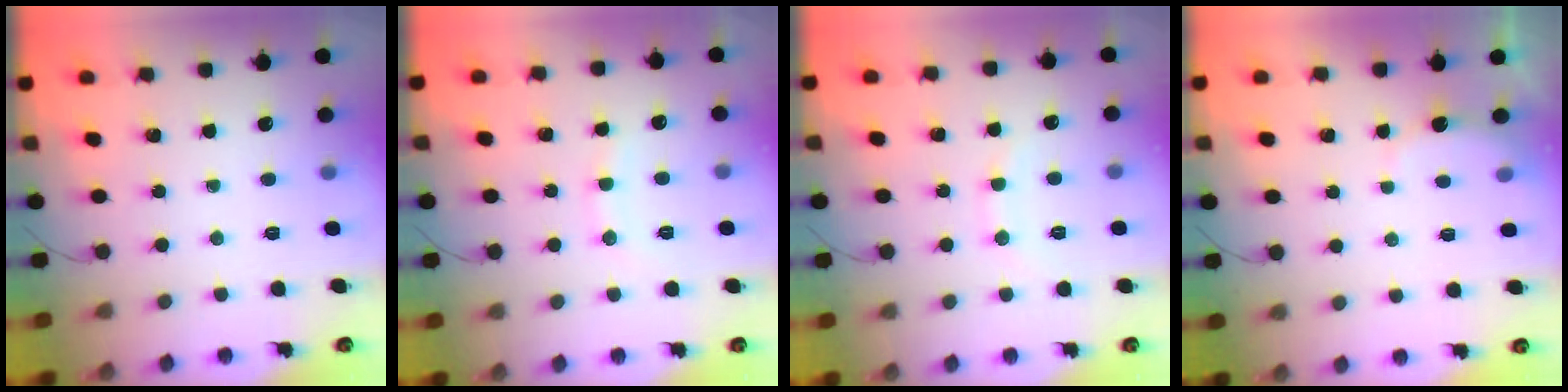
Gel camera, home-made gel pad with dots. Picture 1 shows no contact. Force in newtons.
{"total": 6.4, "press": 6.3, "slide": 1.3}
{"total": 6.6, "press": 6.5, "slide": 1.4}
{"total": 3.0, "press": 2.9, "slide": 0.7}